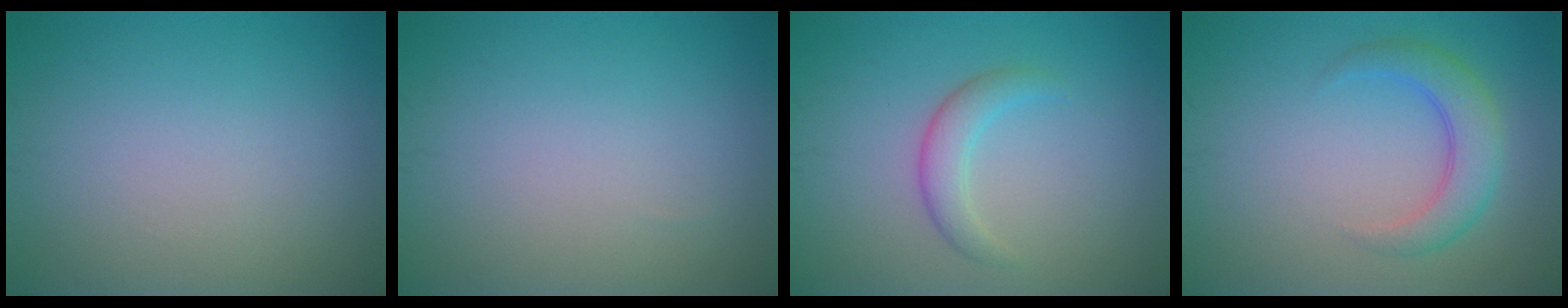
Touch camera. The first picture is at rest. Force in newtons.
{"total": 0.0}
{"total": 2.2, "press": 2.2, "slide": 0.2}
{"total": 3.6, "press": 3.6, "slide": 0.1}